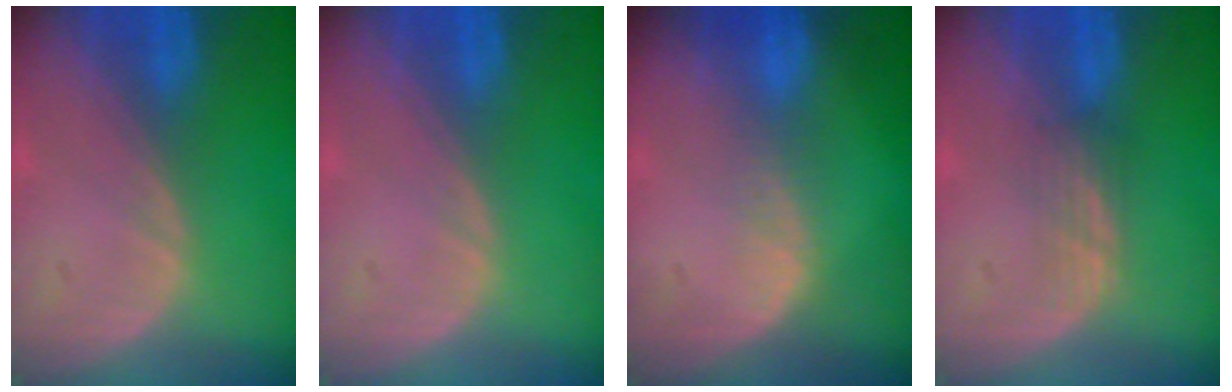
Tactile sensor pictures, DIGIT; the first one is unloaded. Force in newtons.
{"total": 0.0}
{"total": 2.3, "press": 1.6, "slide": 1.6}
{"total": 2.1, "press": 2.1, "slide": 0.2}